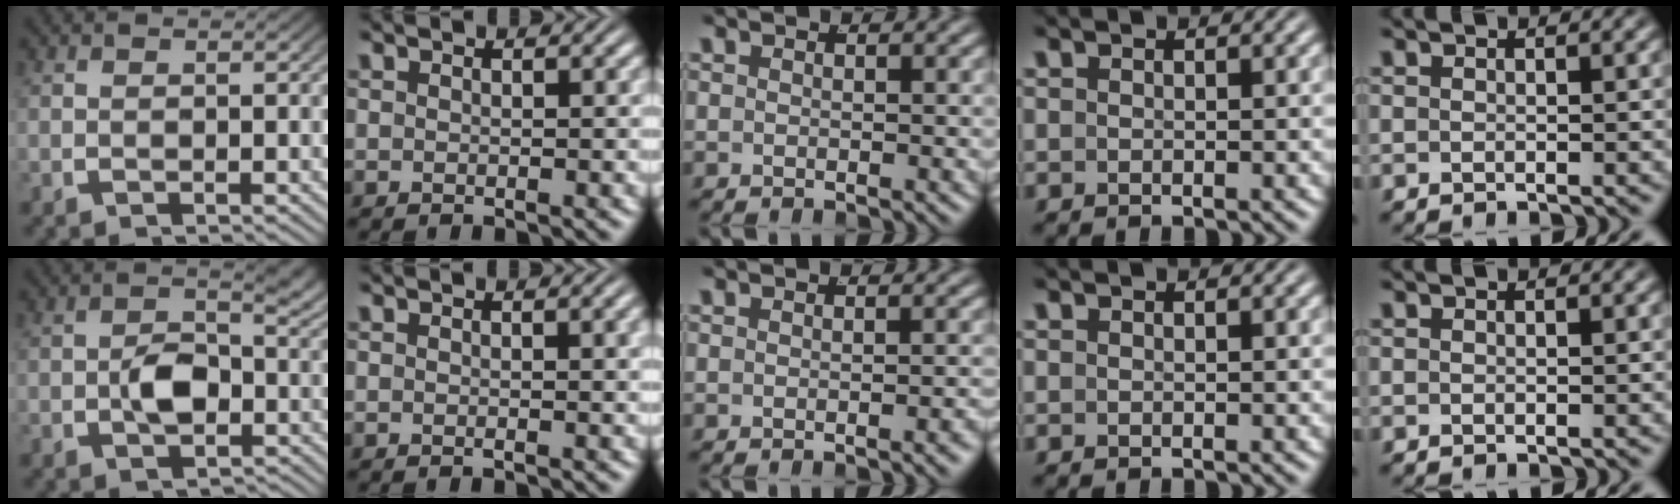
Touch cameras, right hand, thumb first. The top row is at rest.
{"thumb": {"total": 4.8, "force": [-0.6, 2.8, 3.8], "torque": [-0.069, -0.016, -0.001]}, "index": {"total": 0.6, "force": [0.2, 0.0, 0.5], "torque": [-0.005, 0.003, 0.002]}, "middle": {"total": 0.7, "force": [-0.6, -0.3, 0.4], "torque": [-0.005, 0.005, -0.010]}}